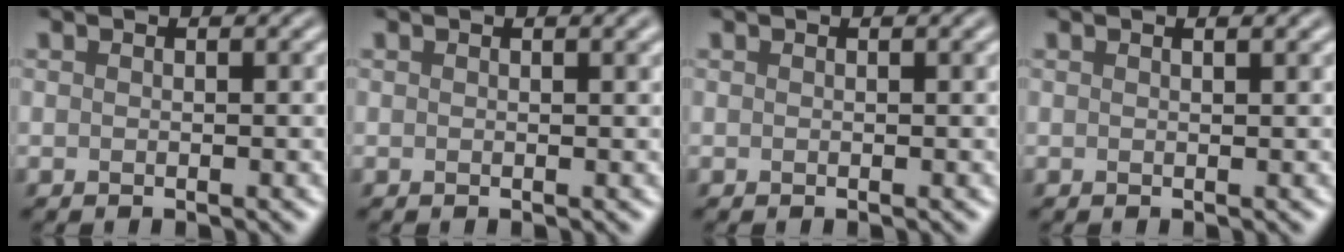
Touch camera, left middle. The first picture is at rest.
{"total": 1.7, "force": [0.9, 0.6, 1.4], "torque": [-0.013, 0.000, 0.004]}
{"total": 0.7, "force": [0.3, 0.2, 0.6], "torque": [-0.006, 0.004, 0.001]}
{"total": 1.3, "force": [0.8, 0.5, 1.0], "torque": [-0.010, -0.003, 0.000]}